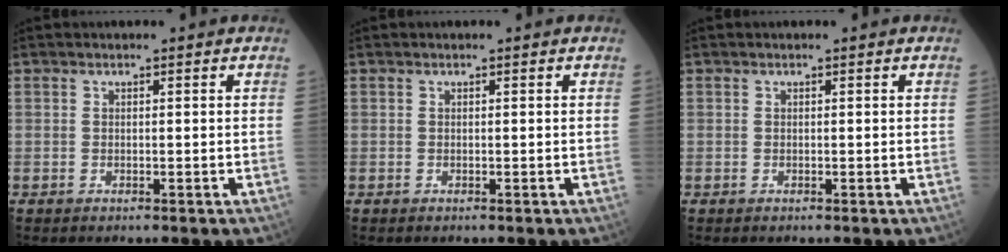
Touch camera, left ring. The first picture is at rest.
{"total": 0.0}
{"total": 0.0}